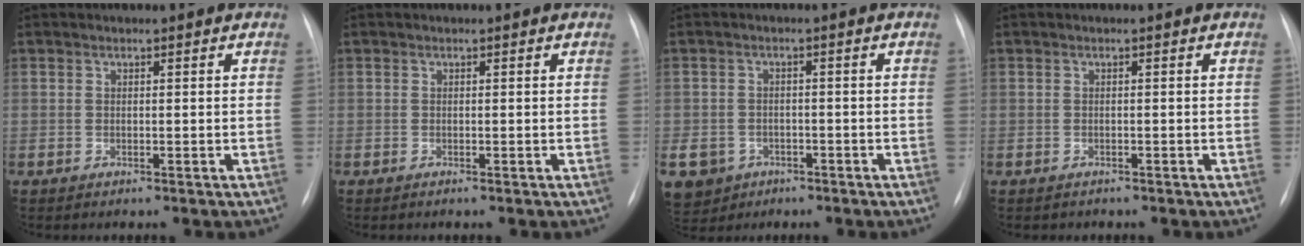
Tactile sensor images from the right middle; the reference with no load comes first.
{"total": 0.0}
{"total": 10.0, "force": [-4.6, 8.4, 2.8], "torque": [-0.085, 0.008, -0.065]}
{"total": 1.0, "force": [-0.7, 0.7, -0.2], "torque": [-0.006, 0.003, -0.012]}